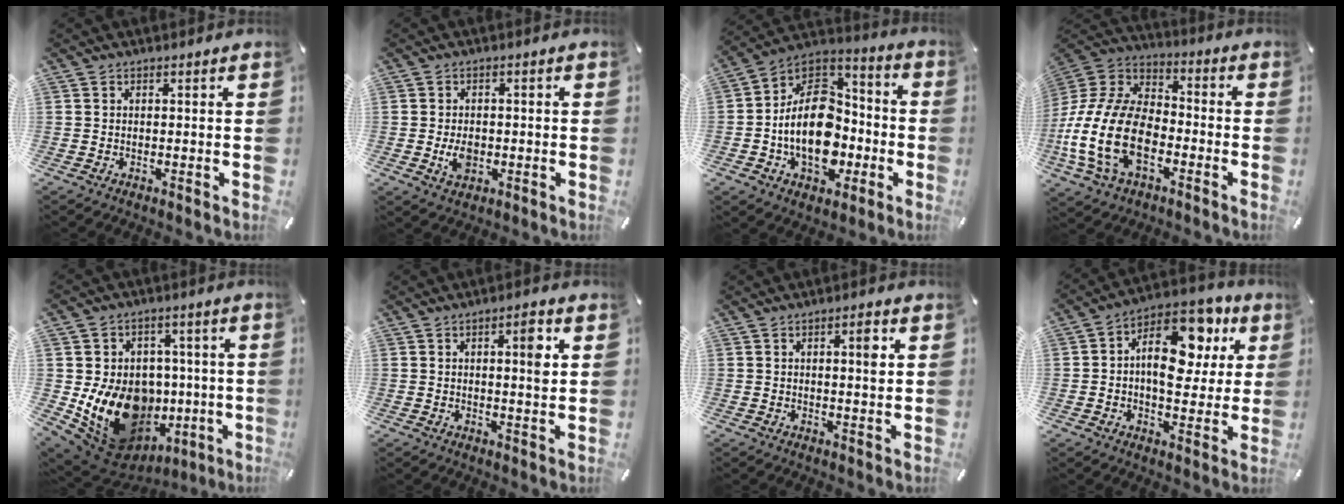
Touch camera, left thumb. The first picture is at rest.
{"total": 4.9, "force": [-1.0, 3.4, 3.4], "torque": [-0.078, -0.002, -0.021]}
{"total": 19.7, "force": [-4.6, 13.8, 13.3], "torque": [-0.245, 0.008, -0.077]}
{"total": 19.9, "force": [-7.6, 12.0, 13.9], "torque": [-0.307, 0.028, -0.136]}
{"total": 17.6, "force": [-2.9, 14.4, 9.7], "torque": [-0.171, -0.005, -0.026]}
{"total": 5.6, "force": [1.8, 1.4, 5.1], "torque": [-0.071, -0.009, 0.020]}
{"total": 4.1, "force": [1.1, 0.9, 3.8], "torque": [-0.052, -0.005, 0.011]}
{"total": 17.0, "force": [4.8, 10.5, 12.6], "torque": [-0.184, -0.027, 0.088]}